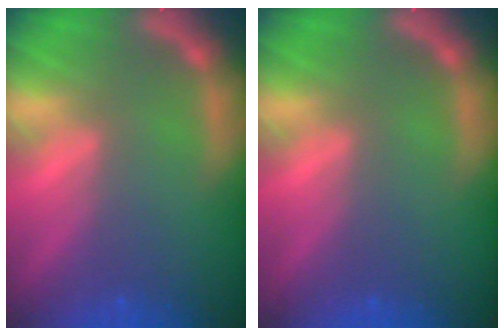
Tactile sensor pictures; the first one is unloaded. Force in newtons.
{"total": 0.0}